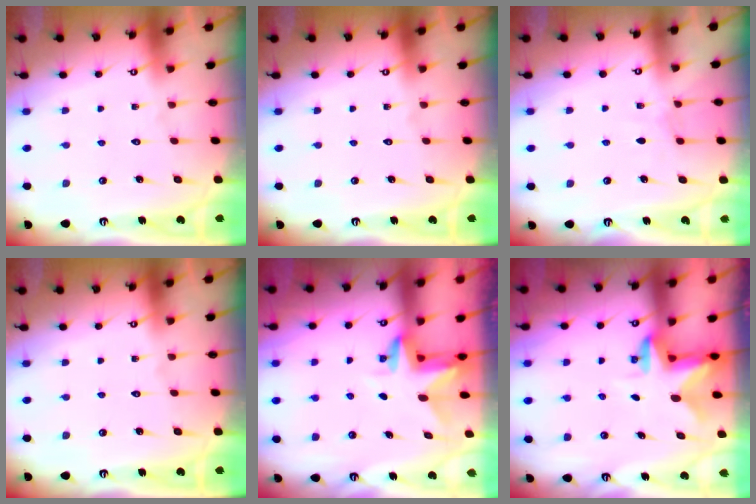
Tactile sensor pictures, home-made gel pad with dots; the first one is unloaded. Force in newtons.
{"total": 0.0}
{"total": 3.1, "press": 3.1, "slide": 0.5}
{"total": 0.0}
{"total": 2.9, "press": 2.9, "slide": 0.2}
{"total": 2.4, "press": 2.4, "slide": 0.4}